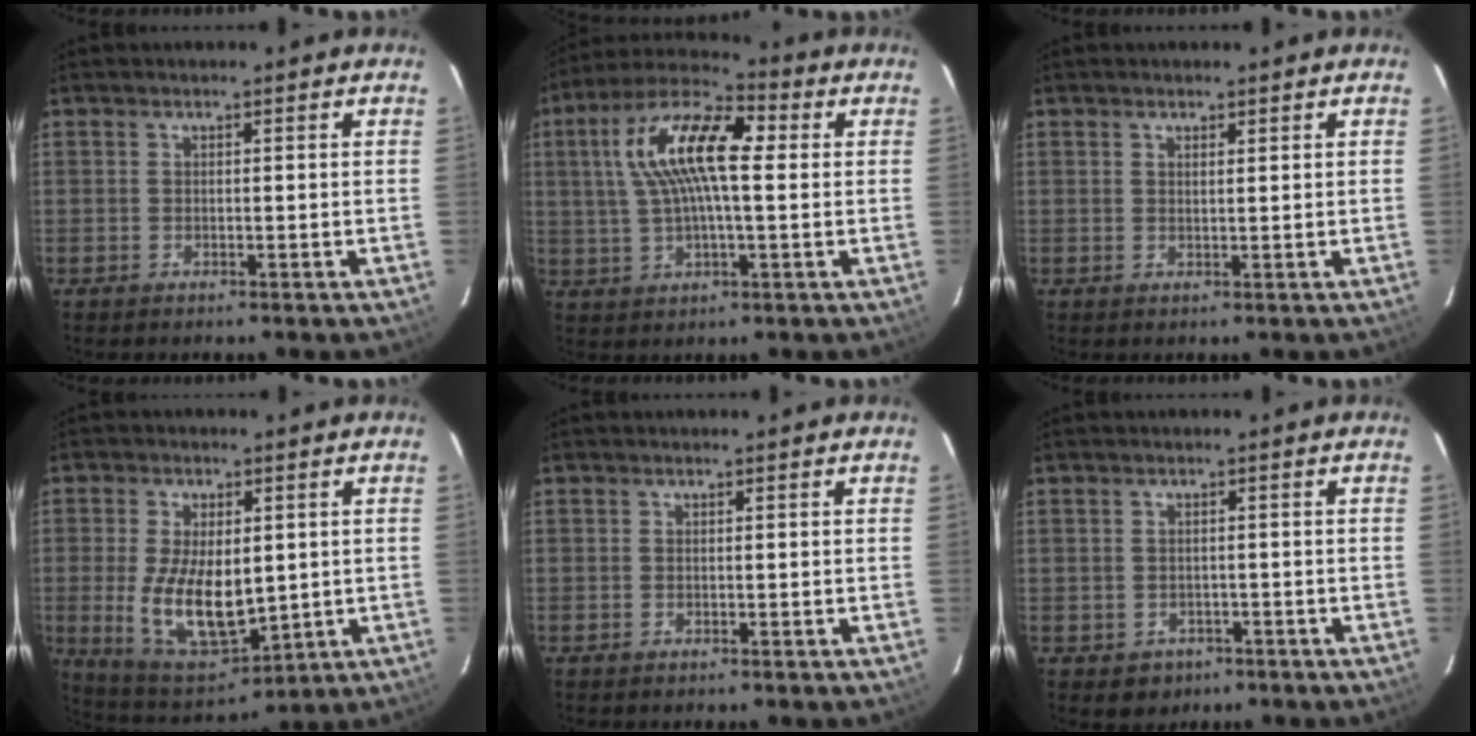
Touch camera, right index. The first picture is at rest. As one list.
[{"total": 15.3, "force": [3.0, 5.4, 14.0], "torque": [-0.269, 0.029, 0.042]}, {"total": 1.0, "force": [0.7, 0.2, 0.6], "torque": [-0.012, 0.002, 0.013]}, {"total": 14.0, "force": [-0.5, 7.1, 12.0], "torque": [-0.248, -0.021, 0.007]}, {"total": 0.0}, {"total": 3.4, "force": [-1.2, 3.2, 0.5], "torque": [-0.018, 0.003, -0.009]}]